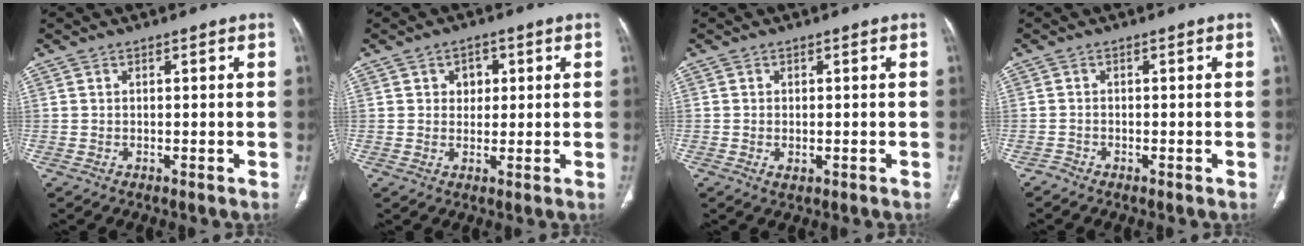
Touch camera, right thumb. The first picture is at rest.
{"total": 3.6, "force": [1.1, 2.9, 1.8], "torque": [-0.001, -0.002, 0.015]}
{"total": 1.6, "force": [-0.5, 1.0, 1.2], "torque": [-0.021, -0.001, -0.004]}
{"total": 0.9, "force": [-0.9, 0.2, -0.2], "torque": [0.001, -0.003, -0.022]}